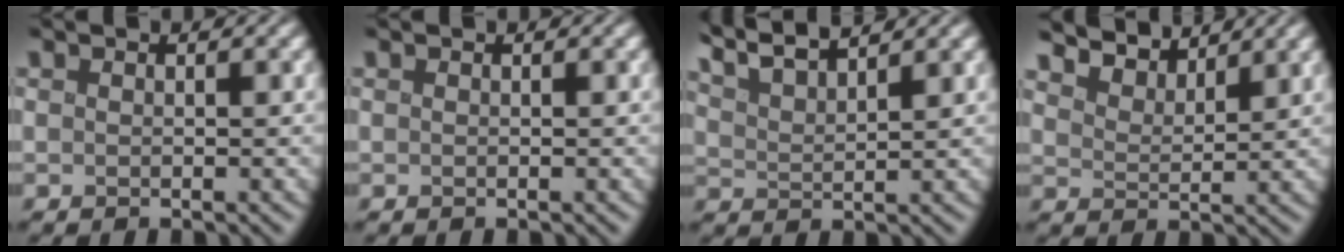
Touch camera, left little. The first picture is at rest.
{"total": 0.0}
{"total": 7.2, "force": [5.9, 1.4, 3.8], "torque": [-0.069, 0.019, 0.069]}
{"total": 4.7, "force": [4.5, 0.6, 1.0], "torque": [-0.030, 0.005, 0.066]}